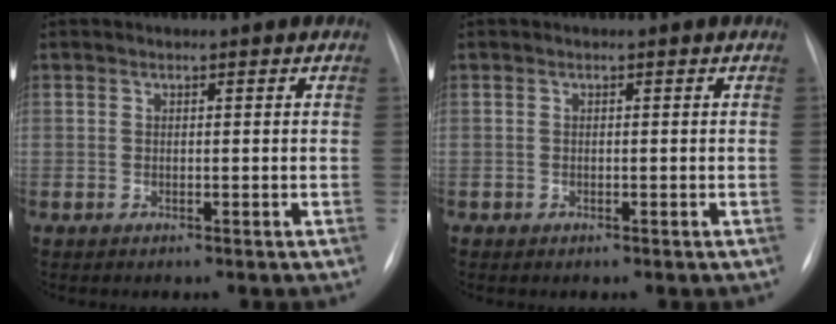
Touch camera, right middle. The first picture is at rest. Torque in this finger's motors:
{"motor_torque": [0.45, -1.17, -0.01, 0.00]}